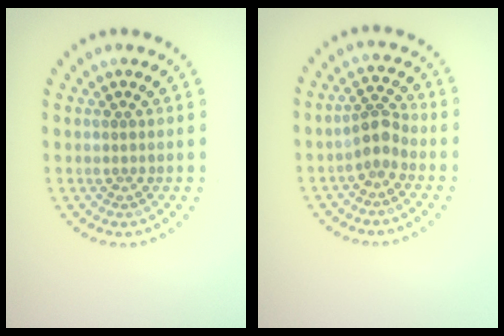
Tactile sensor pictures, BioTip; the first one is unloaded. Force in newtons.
{"total": 2.4, "press": 1.8, "slide": 1.6}